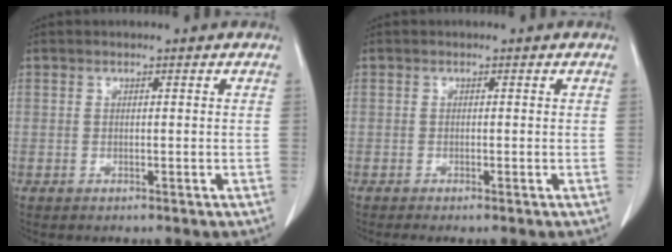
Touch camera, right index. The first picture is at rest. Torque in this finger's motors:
{"motor_torque": [-0.14, 0.15, -0.08, 0.01]}